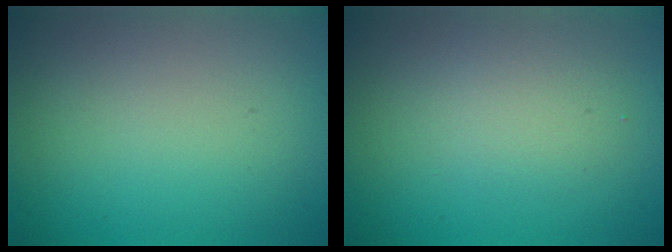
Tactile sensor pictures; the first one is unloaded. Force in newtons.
{"total": 2.3, "press": 2.3, "slide": 0.1}